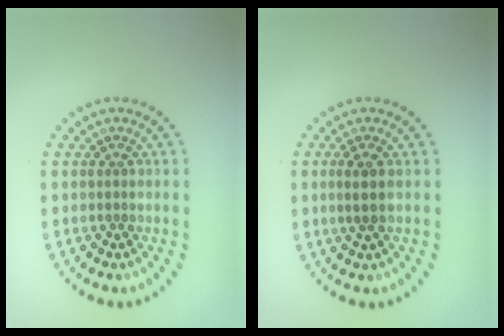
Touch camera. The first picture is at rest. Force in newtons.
{"total": 1.6, "press": 1.3, "slide": 1.0}